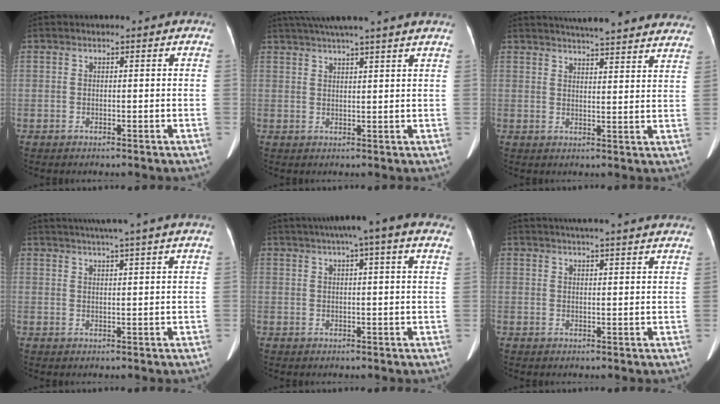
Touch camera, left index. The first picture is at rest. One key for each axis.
{"total": 11.9, "fx": 10.2, "fy": -0.9, "fz": 6.1, "tx": -0.104, "ty": 0.031, "tz": 0.134}
{"total": 22.4, "fx": 20.6, "fy": 2.9, "fz": 8.2, "tx": -0.114, "ty": -0.022, "tz": 0.242}
{"total": 8.5, "fx": 7.0, "fy": -1.6, "fz": 4.5, "tx": -0.062, "ty": 0.021, "tz": 0.088}
{"total": 9.9, "fx": 6.9, "fy": 0.4, "fz": 7.1, "tx": -0.106, "ty": 0.037, "tz": 0.081}
{"total": 14.4, "fx": 13.0, "fy": 0.6, "fz": 6.3, "tx": -0.093, "ty": 0.025, "tz": 0.156}